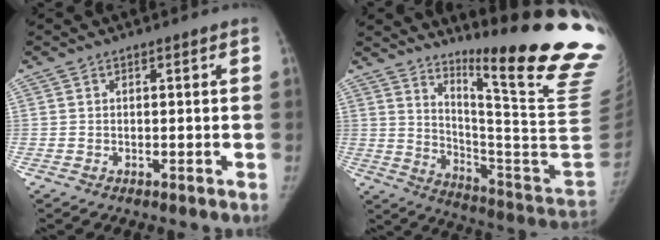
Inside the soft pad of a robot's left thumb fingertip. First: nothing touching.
{"total": 27.9, "force": [18.6, 1.2, 20.8], "torque": [-0.261, -0.165, 0.268]}